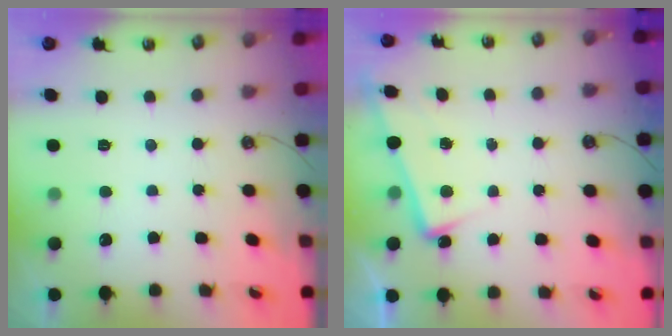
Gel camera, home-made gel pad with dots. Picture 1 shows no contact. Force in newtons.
{"total": 5.9, "press": 5.8, "slide": 0.6}